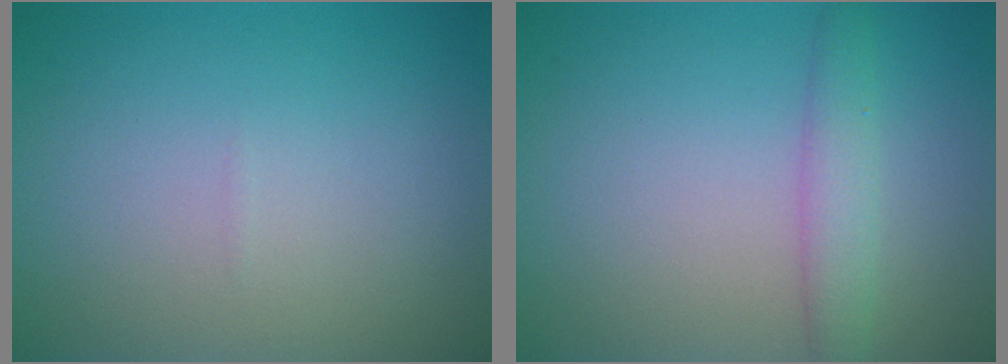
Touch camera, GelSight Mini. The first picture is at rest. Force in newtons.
{"total": 2.6, "press": 2.6, "slide": 0.0}